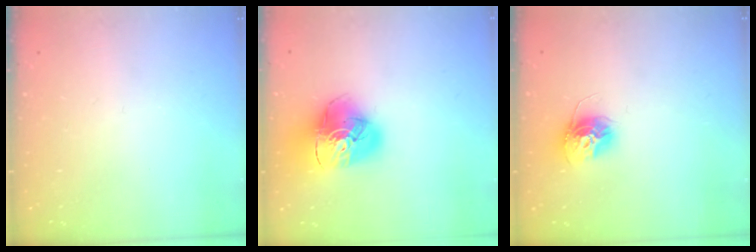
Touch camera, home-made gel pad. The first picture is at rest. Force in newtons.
{"total": 14.9, "press": 14.8, "slide": 1.6}
{"total": 12.1, "press": 12.1, "slide": 1.1}